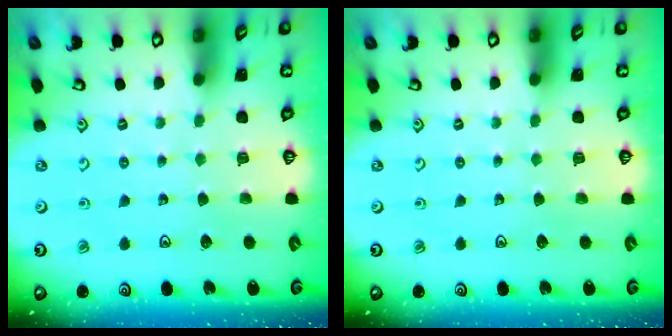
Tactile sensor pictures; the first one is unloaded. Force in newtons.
{"total": 0.0}